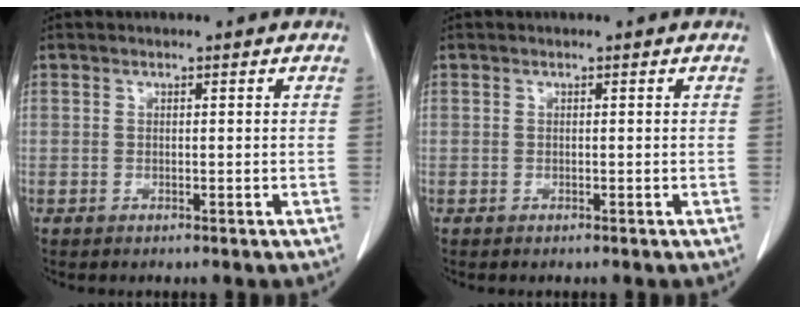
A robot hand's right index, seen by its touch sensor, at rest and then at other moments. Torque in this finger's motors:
{"motor_torque": [0.00, -0.06, -0.13, -0.07]}